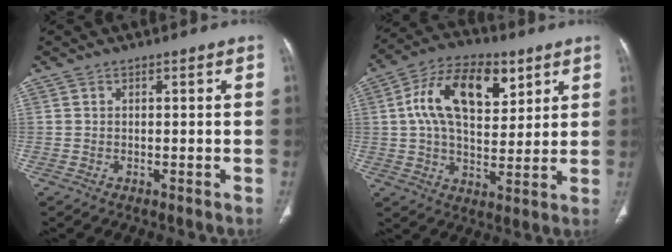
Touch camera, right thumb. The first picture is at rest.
{"total": 16.7, "force": [5.8, 9.3, 12.6], "torque": [-0.188, -0.005, 0.097]}